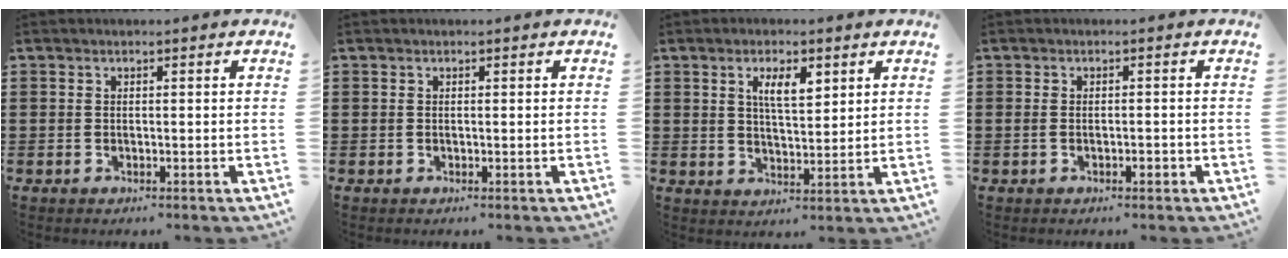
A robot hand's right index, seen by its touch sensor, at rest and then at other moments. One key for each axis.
{"total": 0.0}
{"total": 4.7, "fx": 2.2, "fy": 1.5, "fz": 3.8, "tx": -0.073, "ty": 0.004, "tz": 0.035}
{"total": 1.6, "fx": -0.8, "fy": 0.4, "fz": 1.3, "tx": -0.024, "ty": 0.002, "tz": -0.016}